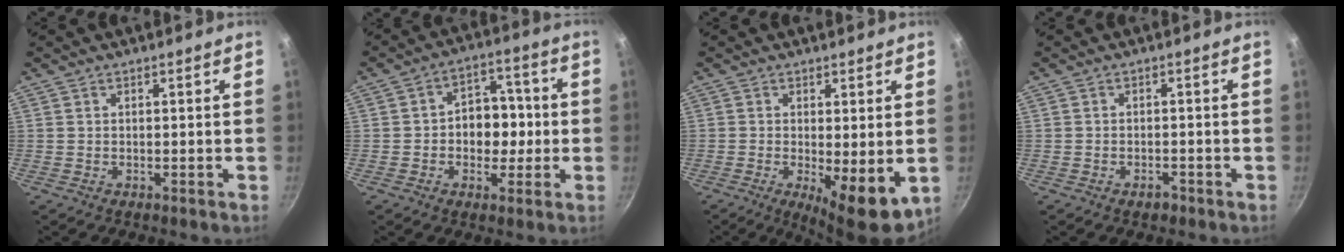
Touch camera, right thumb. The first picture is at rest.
{"total": 9.4, "force": [-0.7, 7.2, 6.0], "torque": [-0.028, 0.020, -0.019]}
{"total": 8.6, "force": [-1.2, 2.7, 8.1], "torque": [-0.104, -0.012, -0.006]}
{"total": 1.7, "force": [-1.2, 1.0, 0.8], "torque": [-0.008, 0.013, -0.014]}